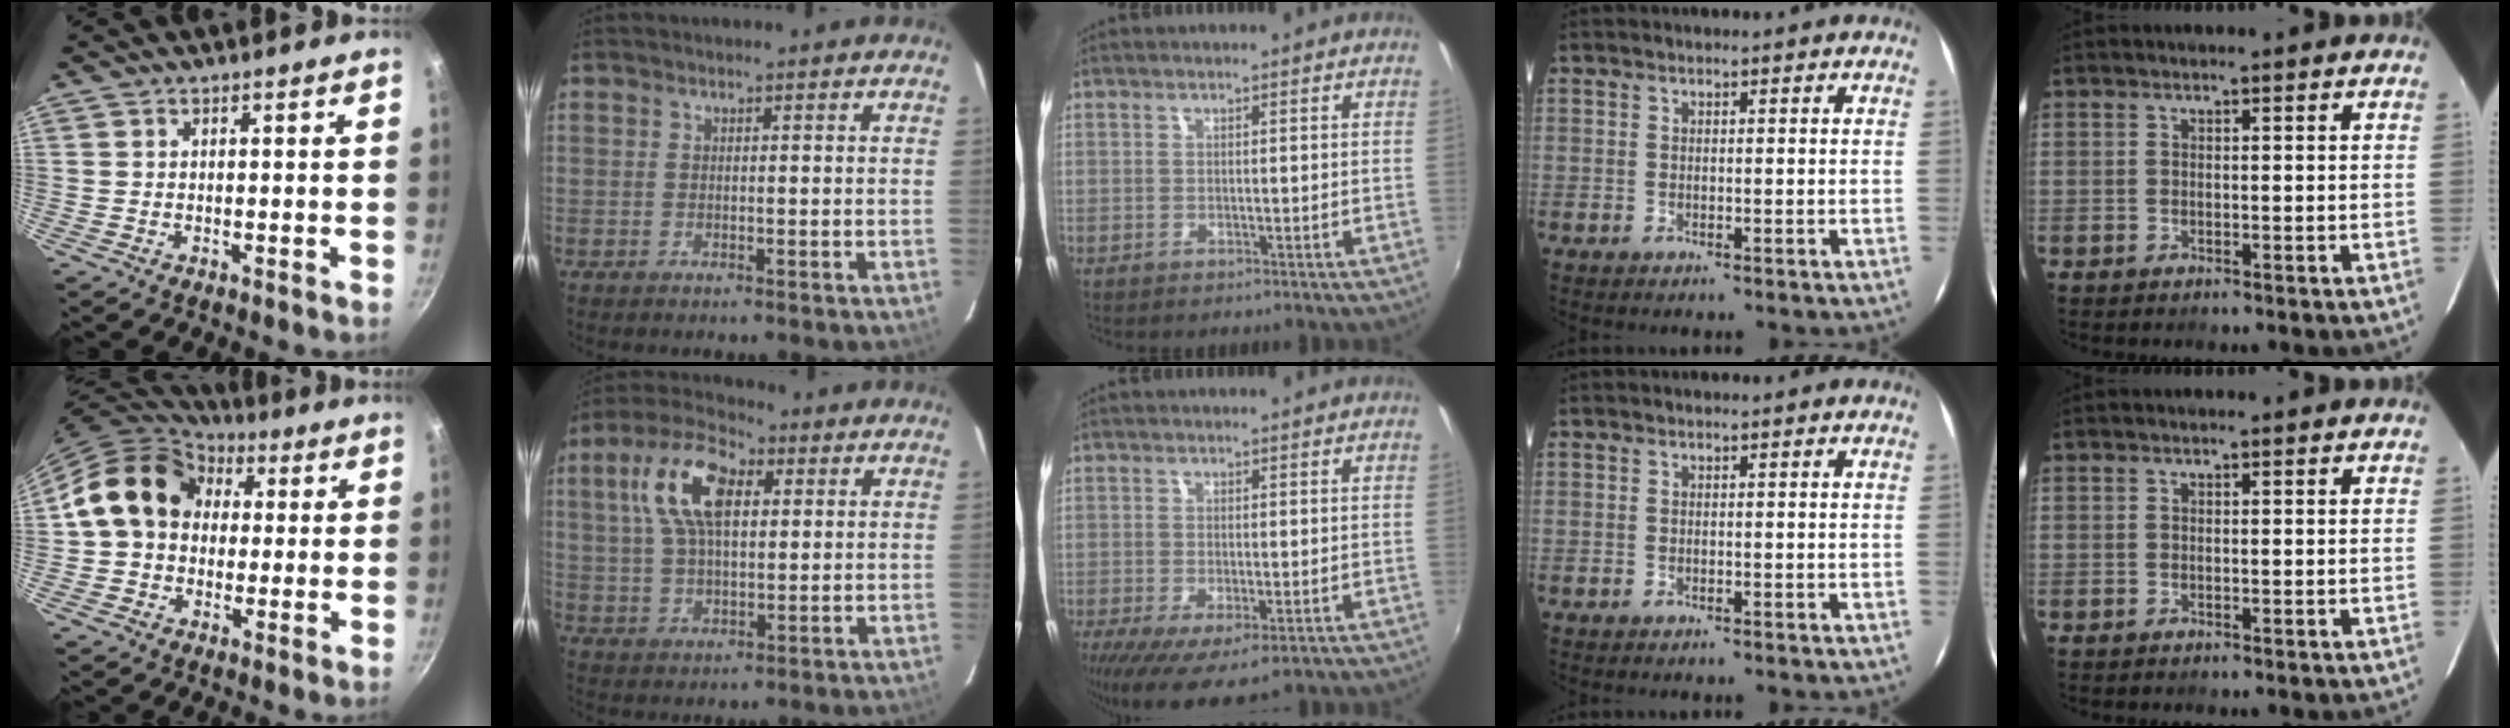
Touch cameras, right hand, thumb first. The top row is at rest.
{"thumb": {"total": 15.7, "force": [2.5, 12.8, 8.8], "torque": [-0.126, 0.035, 0.028]}, "index": {"total": 13.5, "force": [4.1, 6.7, 10.9], "torque": [-0.213, 0.030, 0.072]}, "middle": {"total": 8.2, "force": [-4.0, 3.0, 6.5], "torque": [-0.128, -0.041, -0.059]}}